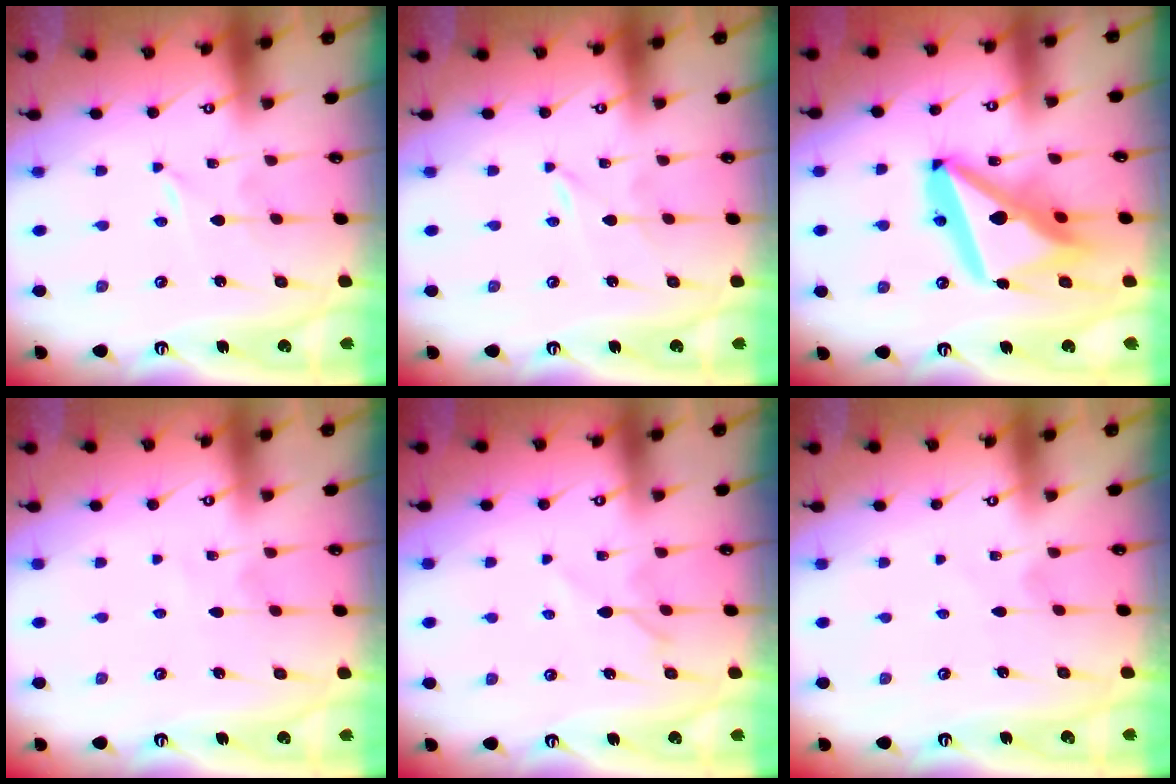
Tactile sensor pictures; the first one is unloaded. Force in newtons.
{"total": 0.0}
{"total": 19.6, "press": 19.5, "slide": 2.3}
{"total": 3.6, "press": 3.6, "slide": 0.4}
{"total": 4.7, "press": 4.7, "slide": 0.7}
{"total": 2.2, "press": 2.2, "slide": 0.3}